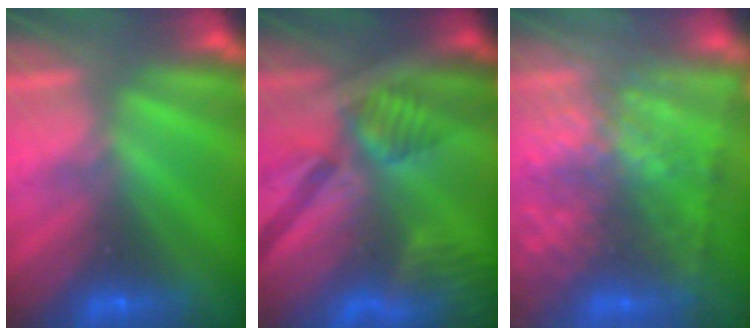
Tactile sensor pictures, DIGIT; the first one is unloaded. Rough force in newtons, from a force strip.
{"total": 6.1}
{"total": 9.6}